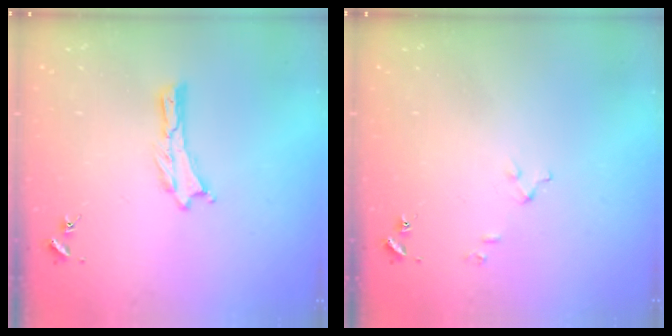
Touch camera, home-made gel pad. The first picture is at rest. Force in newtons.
{"total": 2.6, "press": 2.6, "slide": 0.3}